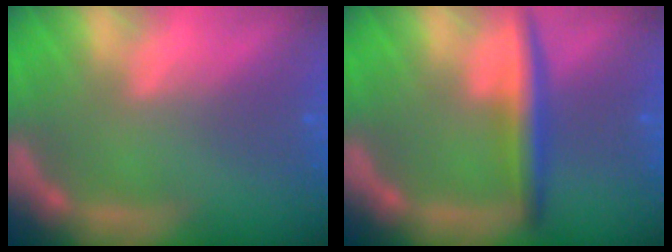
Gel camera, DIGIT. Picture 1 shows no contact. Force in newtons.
{"total": 4.0}